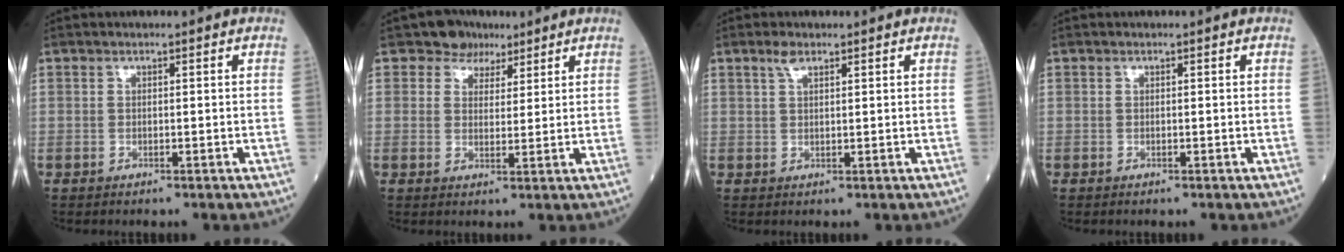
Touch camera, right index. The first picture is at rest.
{"total": 4.3, "force": [3.0, 3.0, 0.3], "torque": [0.002, 0.006, 0.045]}
{"total": 1.9, "force": [1.3, 0.6, 1.3], "torque": [-0.028, 0.005, 0.027]}
{"total": 0.0}